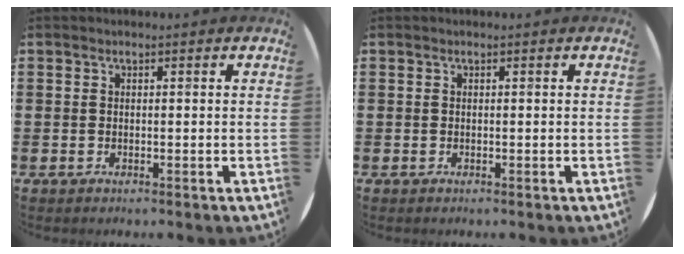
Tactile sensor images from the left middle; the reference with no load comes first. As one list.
[{"total": 0.0}]